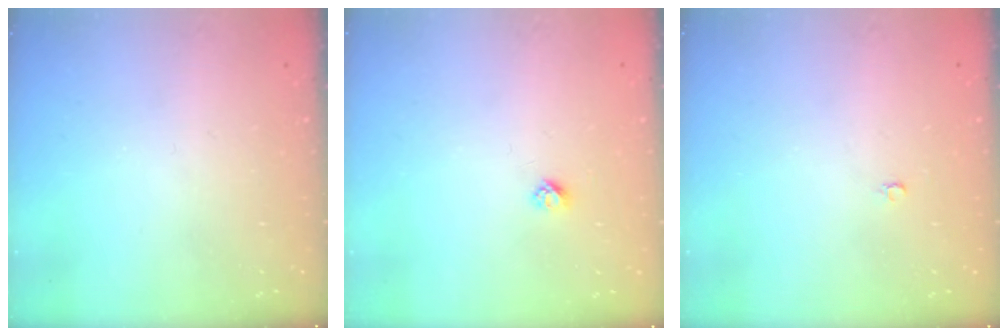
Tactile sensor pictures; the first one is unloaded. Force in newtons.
{"total": 2.7, "press": 2.6, "slide": 0.3}
{"total": 2.0, "press": 2.0, "slide": 0.4}